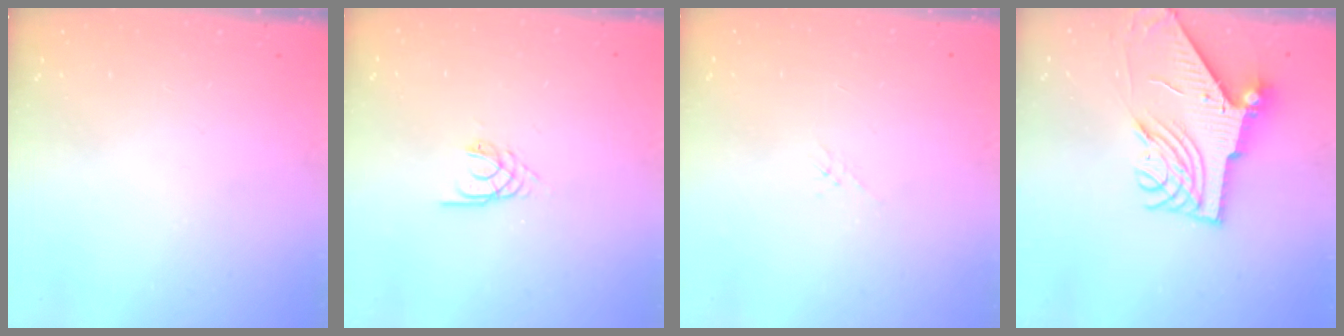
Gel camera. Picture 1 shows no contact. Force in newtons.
{"total": 2.2, "press": 2.1, "slide": 0.4}
{"total": 0.5, "press": 0.5, "slide": 0.2}
{"total": 9.2, "press": 9.1, "slide": 1.3}